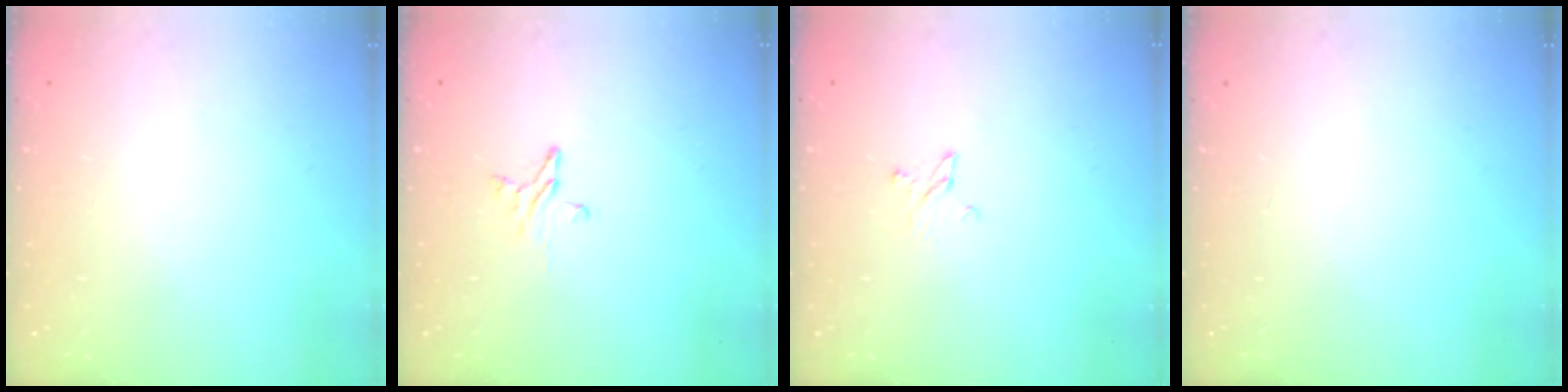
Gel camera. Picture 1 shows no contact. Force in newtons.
{"total": 4.0, "press": 4.0, "slide": 0.3}
{"total": 2.4, "press": 2.4, "slide": 0.2}
{"total": 0.0}